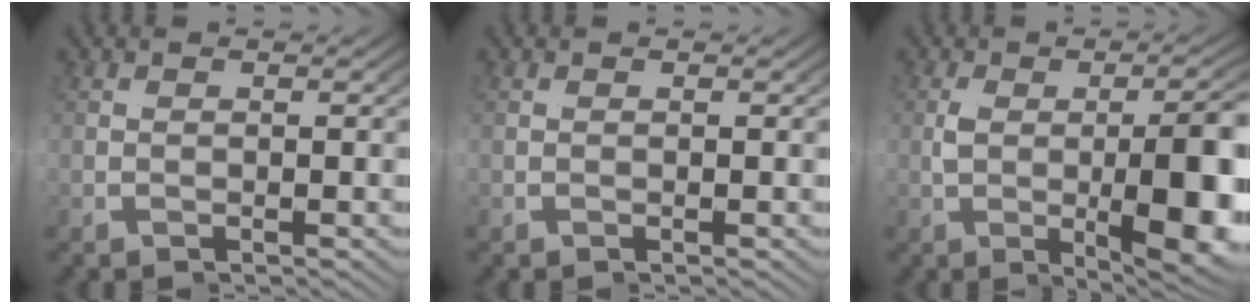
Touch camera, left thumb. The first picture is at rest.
{"total": 0.0}
{"total": 7.5, "force": [-1.2, 0.1, 7.4], "torque": [-0.111, 0.006, -0.012]}